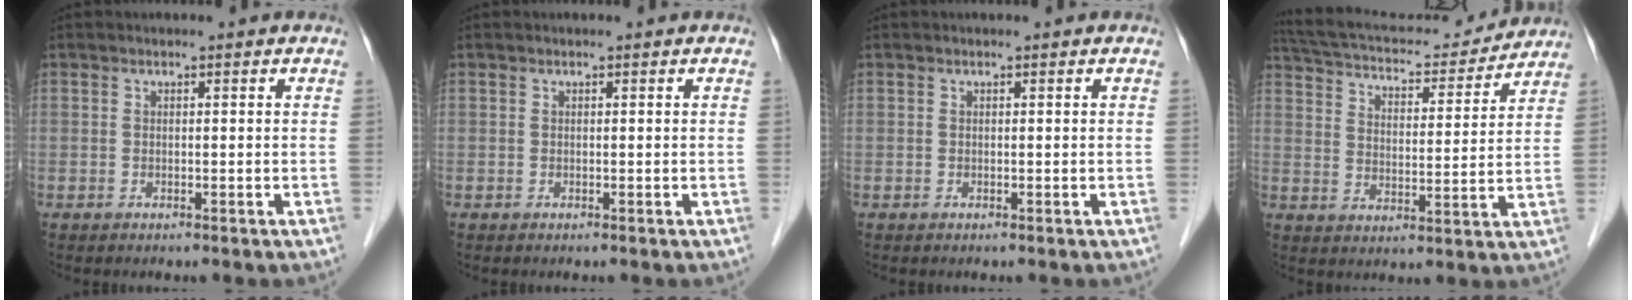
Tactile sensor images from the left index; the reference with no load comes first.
{"total": 0.0}
{"total": 0.0}
{"total": 17.7, "force": [16.3, 4.2, 5.6], "torque": [-0.102, 0.020, 0.239]}